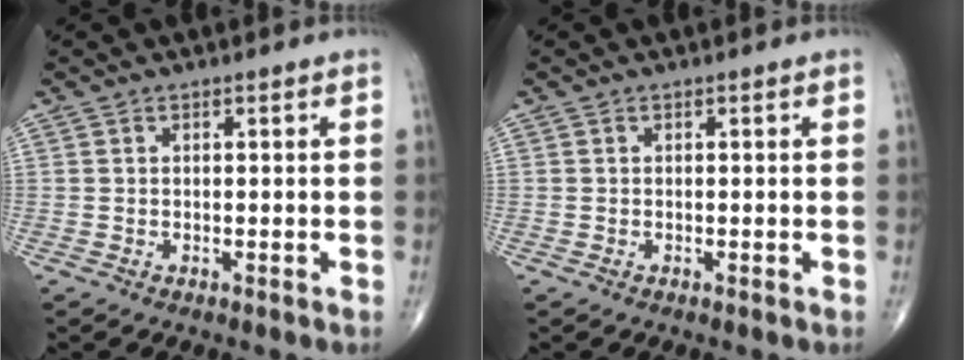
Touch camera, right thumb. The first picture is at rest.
{"total": 0.0}